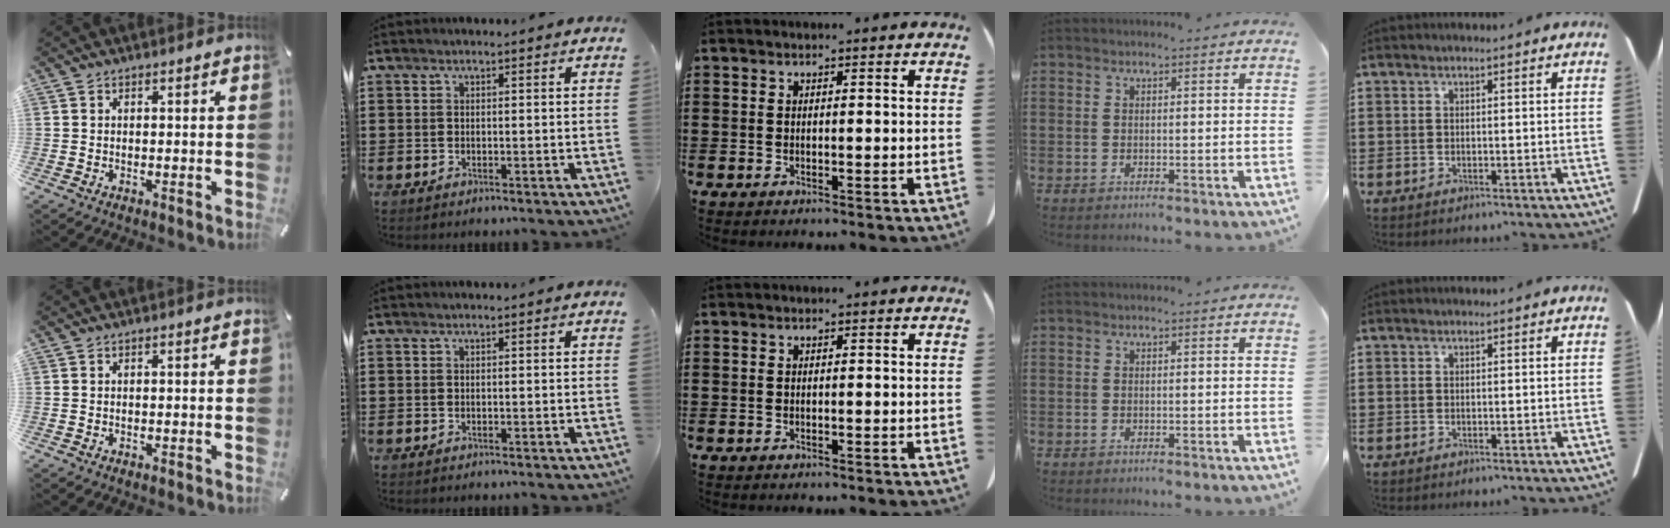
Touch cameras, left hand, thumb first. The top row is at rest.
{}